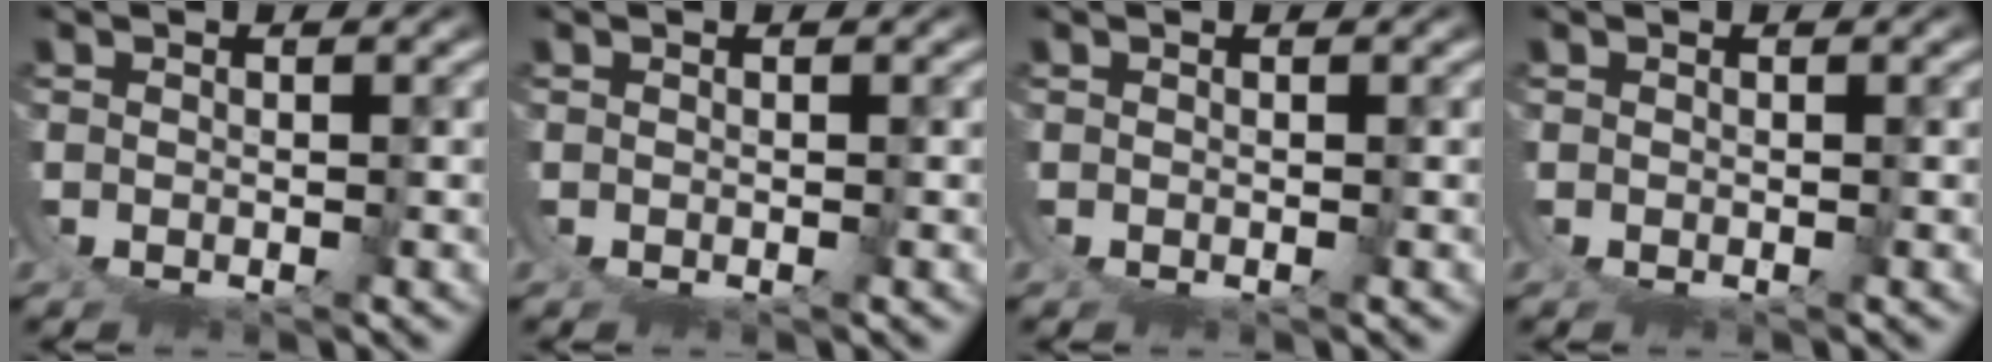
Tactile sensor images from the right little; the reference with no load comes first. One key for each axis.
{"total": 0.0}
{"total": 0.0}
{"total": 0.0}